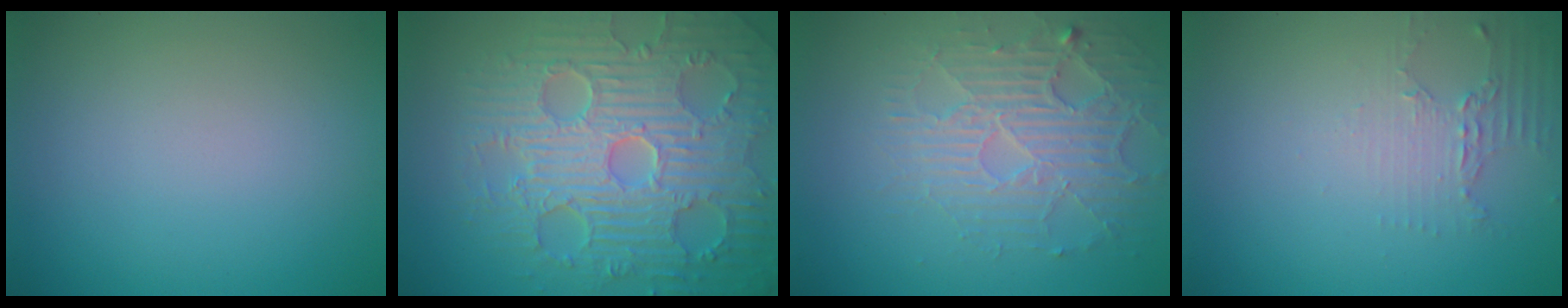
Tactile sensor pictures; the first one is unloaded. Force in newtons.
{"total": 9.5, "press": 6.8, "slide": 6.6}
{"total": 4.3, "press": 3.8, "slide": 2.0}
{"total": 2.1, "press": 1.5, "slide": 1.4}